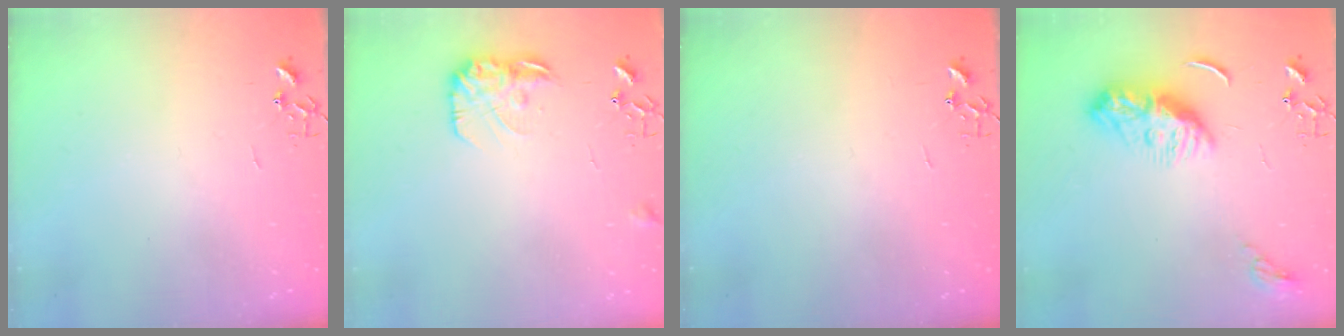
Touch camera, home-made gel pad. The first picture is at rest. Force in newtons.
{"total": 11.7, "press": 11.7, "slide": 0.4}
{"total": 0.0}
{"total": 9.4, "press": 9.4, "slide": 0.6}